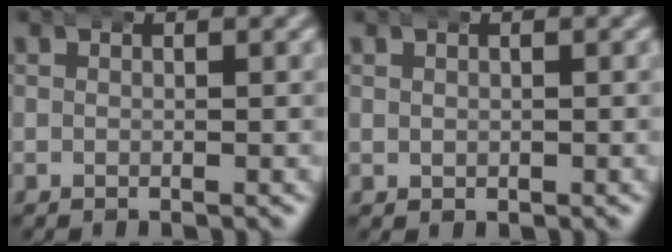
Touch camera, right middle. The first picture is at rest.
{"total": 0.6, "force": [0.2, 0.6, 0.0], "torque": [-0.004, -0.005, 0.007]}